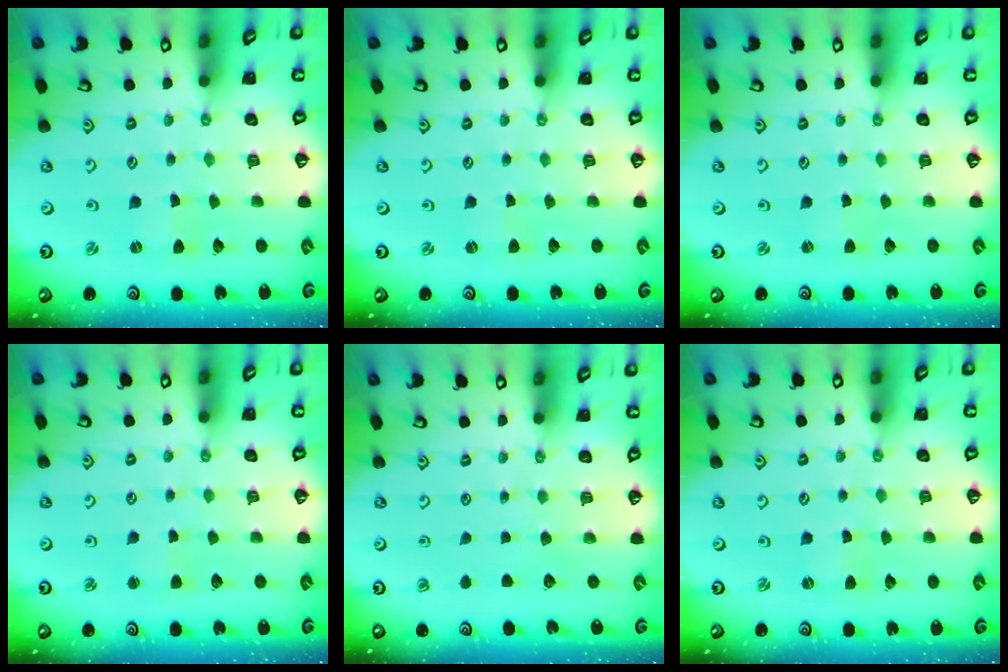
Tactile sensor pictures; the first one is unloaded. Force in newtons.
{"total": 1.1, "press": 1.1, "slide": 0.3}
{"total": 0.6, "press": 0.6, "slide": 0.1}
{"total": 1.9, "press": 1.9, "slide": 0.3}
{"total": 0.0}
{"total": 0.7, "press": 0.7, "slide": 0.1}